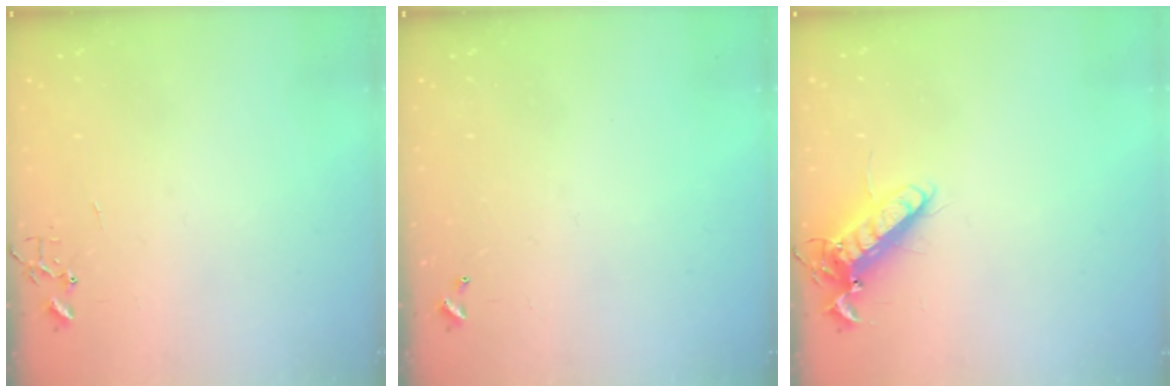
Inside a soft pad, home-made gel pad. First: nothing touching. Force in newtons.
{"total": 0.0}
{"total": 12.6, "press": 12.4, "slide": 2.4}